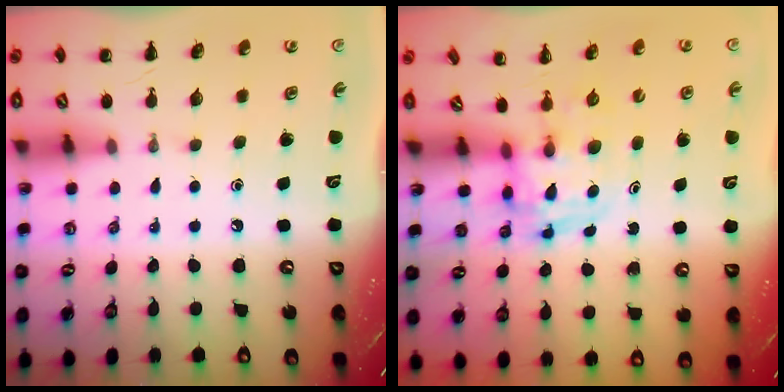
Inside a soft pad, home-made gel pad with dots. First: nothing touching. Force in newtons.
{"total": 3.7, "press": 3.7, "slide": 0.6}